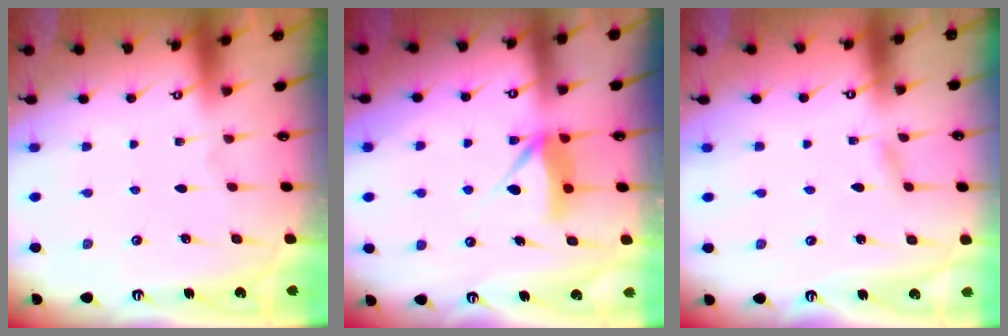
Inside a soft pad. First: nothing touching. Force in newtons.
{"total": 7.7, "press": 7.7, "slide": 0.3}
{"total": 1.5, "press": 1.5, "slide": 0.1}